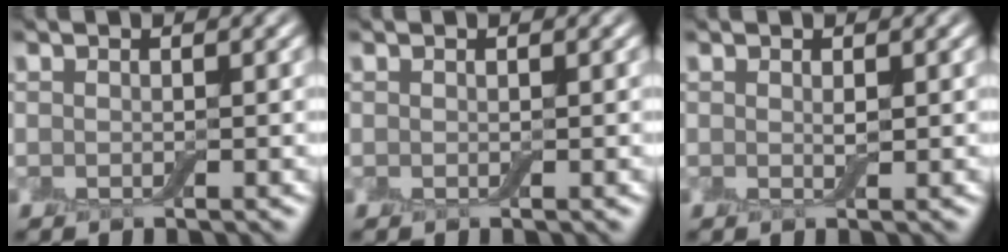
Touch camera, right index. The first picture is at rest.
{"total": 0.0}
{"total": 0.6, "force": [0.2, 0.1, 0.5], "torque": [-0.010, -0.001, 0.002]}